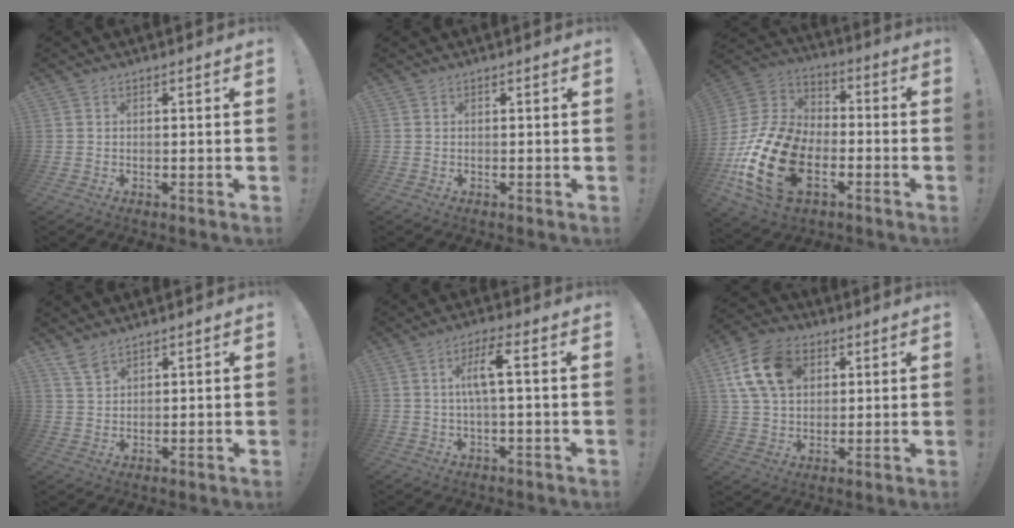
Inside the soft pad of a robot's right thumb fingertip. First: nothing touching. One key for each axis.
{"total": 0.0}
{"total": 24.5, "fx": -8.5, "fy": 15.1, "fz": 17.3, "tx": -0.345, "ty": 0.055, "tz": -0.133}
{"total": 4.4, "fx": 3.4, "fy": 1.4, "fz": 2.3, "tx": -0.051, "ty": -0.015, "tz": 0.065}
{"total": 7.0, "fx": 0.8, "fy": 0.9, "fz": 6.9, "tx": -0.130, "ty": 0.005, "tz": 0.010}
{"total": 15.4, "fx": 5.6, "fy": 11.0, "fz": 9.2, "tx": -0.164, "ty": -0.011, "tz": 0.112}